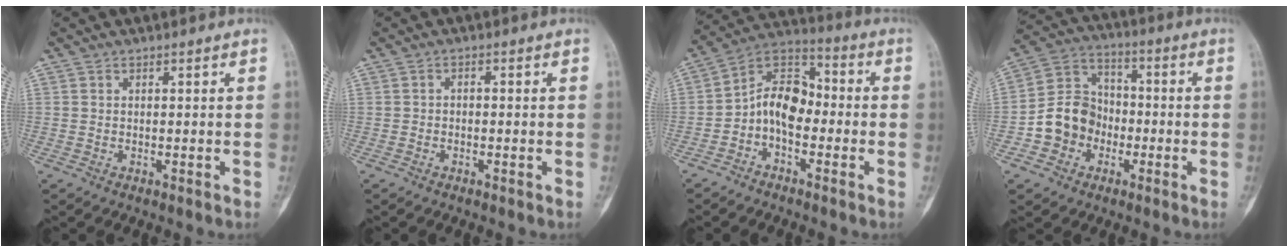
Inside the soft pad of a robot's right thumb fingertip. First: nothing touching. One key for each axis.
{"total": 0.7, "fx": -0.4, "fy": 0.5, "fz": 0.3, "tx": 0.004, "ty": 0.003, "tz": -0.012}
{"total": 10.5, "fx": -2.4, "fy": 7.0, "fz": 7.4, "tx": -0.100, "ty": 0.051, "tz": -0.059}
{"total": 11.2, "fx": -3.4, "fy": 9.7, "fz": 4.4, "tx": -0.042, "ty": 0.044, "tz": -0.067}